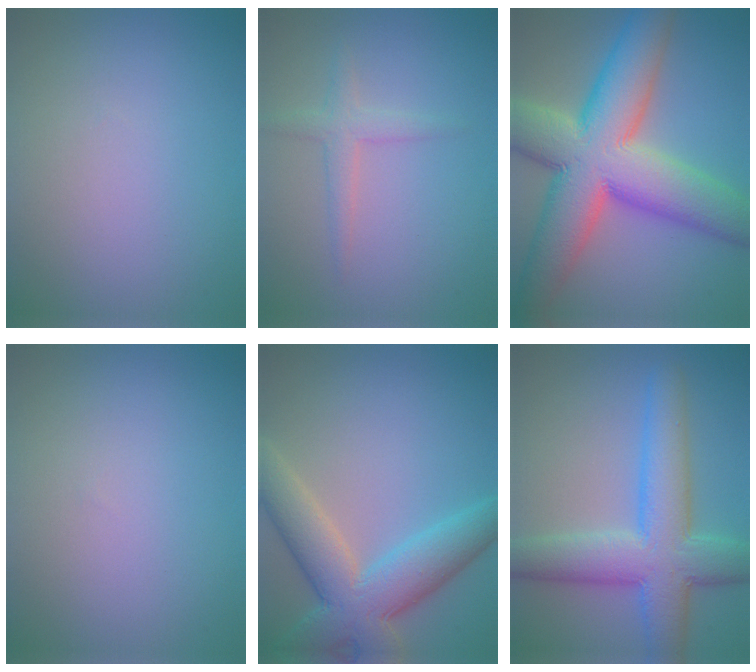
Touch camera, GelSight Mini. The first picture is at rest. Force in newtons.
{"total": 1.9, "press": 1.9, "slide": 0.2}
{"total": 14.5, "press": 14.5, "slide": 0.7}
{"total": 0.0}
{"total": 7.9, "press": 7.9, "slide": 0.4}
{"total": 8.2, "press": 8.2, "slide": 0.2}